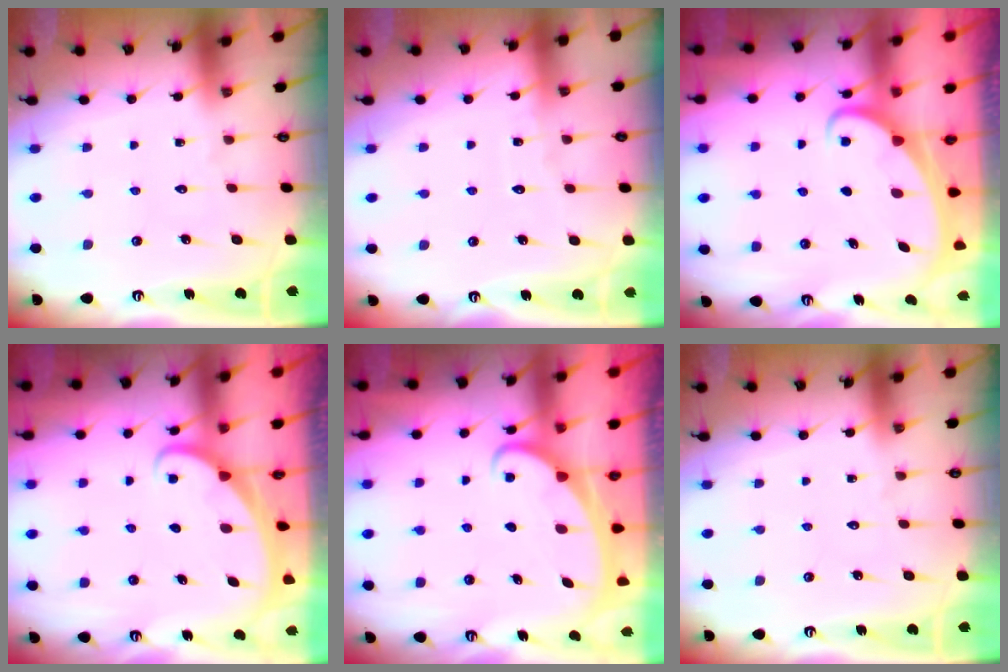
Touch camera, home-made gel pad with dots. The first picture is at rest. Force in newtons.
{"total": 3.3, "press": 3.3, "slide": 0.3}
{"total": 1.9, "press": 1.9, "slide": 0.3}
{"total": 1.8, "press": 1.8, "slide": 0.1}
{"total": 2.4, "press": 2.3, "slide": 0.3}
{"total": 0.0}